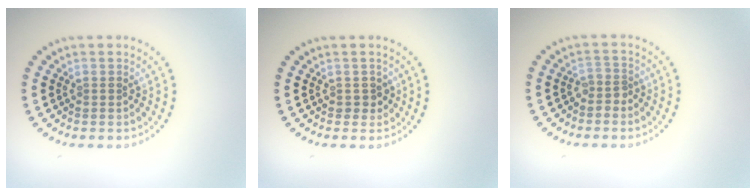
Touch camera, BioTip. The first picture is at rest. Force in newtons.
{"total": 1.1, "press": 1.0, "slide": 0.4}
{"total": 1.3, "press": 1.0, "slide": 0.9}